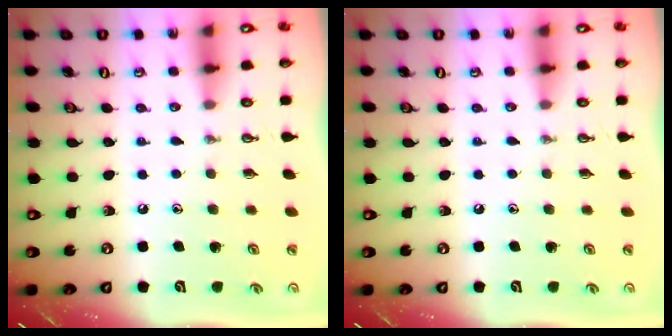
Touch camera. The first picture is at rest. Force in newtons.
{"total": 0.0}